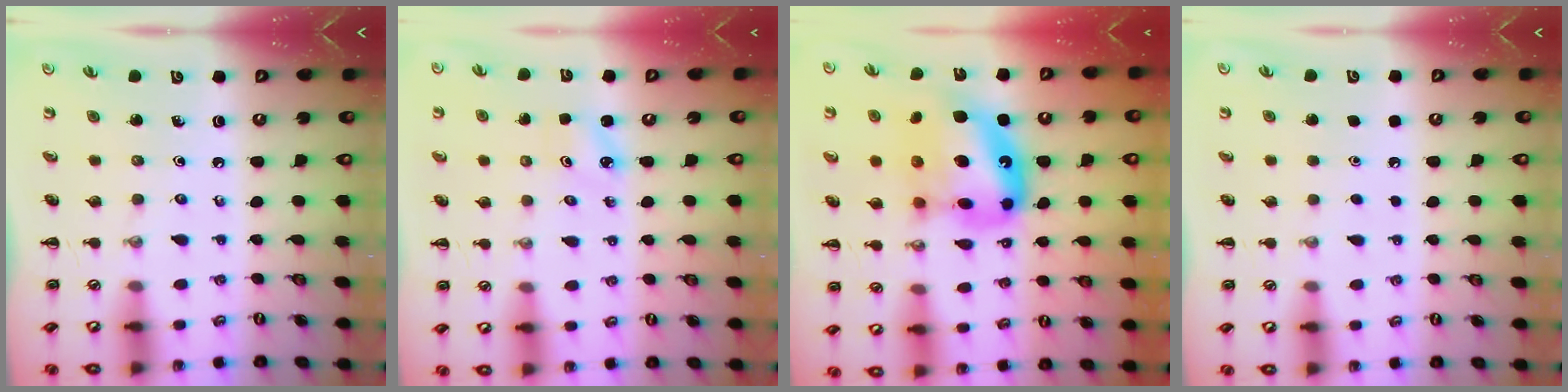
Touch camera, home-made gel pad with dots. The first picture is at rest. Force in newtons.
{"total": 1.7, "press": 1.7, "slide": 0.2}
{"total": 17.9, "press": 17.3, "slide": 4.7}
{"total": 1.6, "press": 1.5, "slide": 0.1}